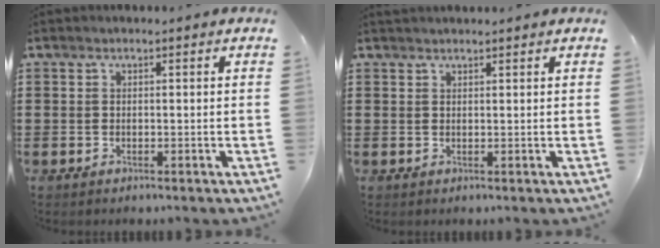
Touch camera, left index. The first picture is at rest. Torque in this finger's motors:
{"motor_torque": [0.12, -0.18, -0.06, 0.02]}